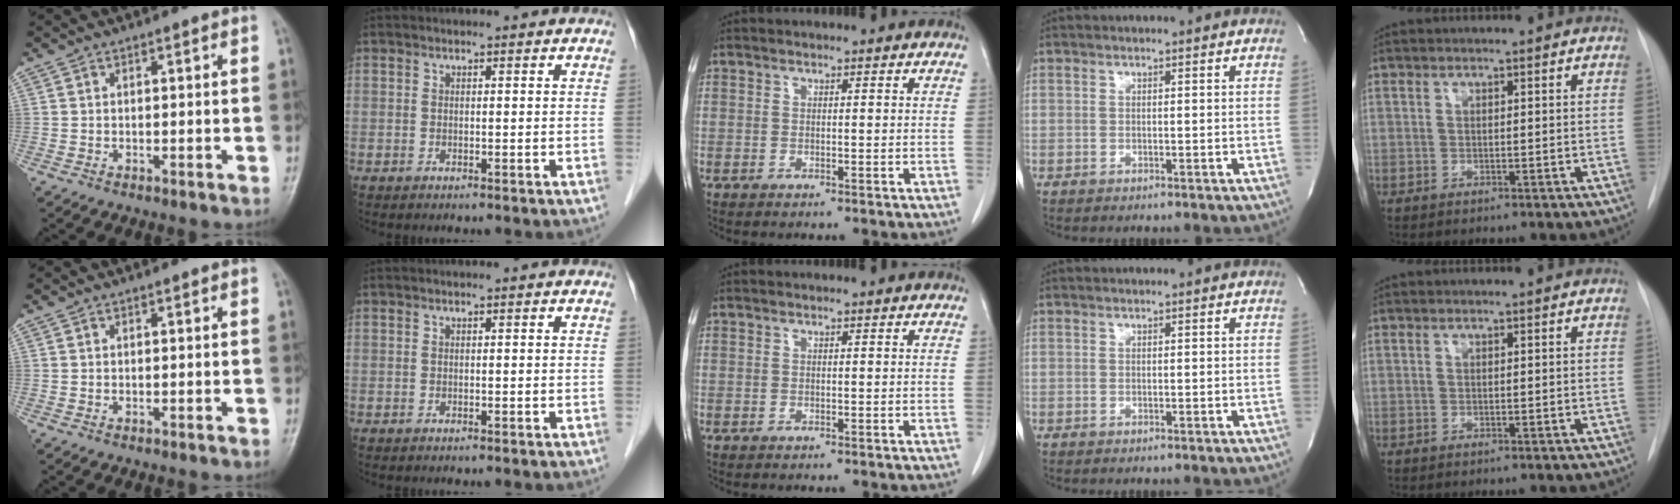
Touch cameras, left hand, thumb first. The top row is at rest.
{}